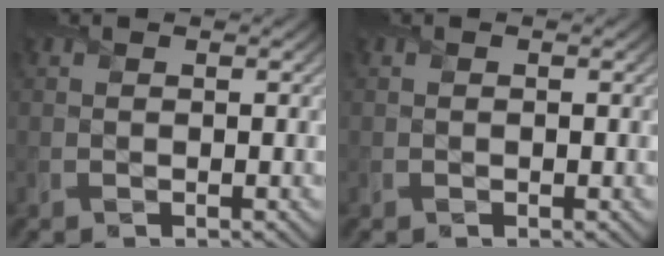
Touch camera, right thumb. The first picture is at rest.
{"total": 0.0}